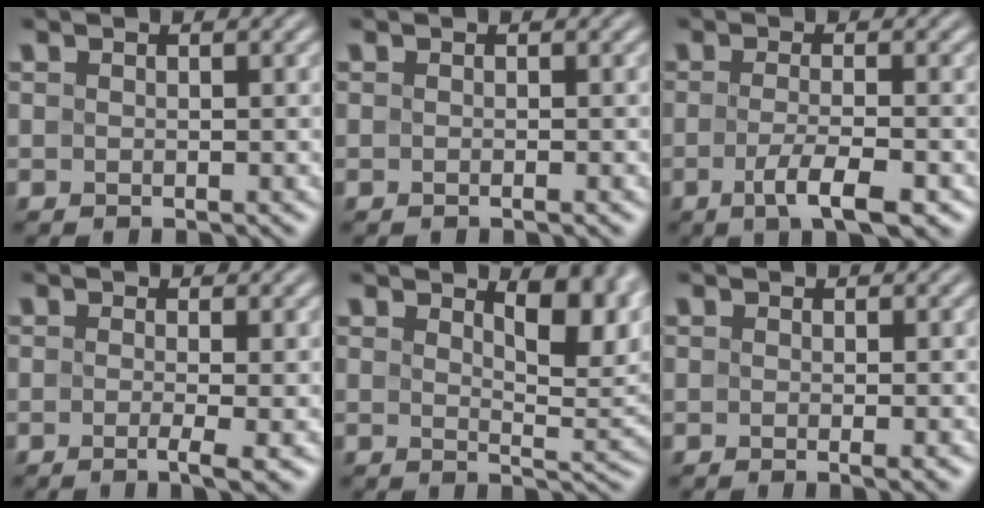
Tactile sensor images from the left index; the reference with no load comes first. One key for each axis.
{"total": 0.6, "fx": -0.4, "fy": 0.2, "fz": 0.5, "tx": -0.002, "ty": -0.004, "tz": -0.009}
{"total": 4.3, "fx": -2.0, "fy": 1.0, "fz": 3.6, "tx": -0.060, "ty": -0.006, "tz": -0.037}
{"total": 2.9, "fx": -0.7, "fy": 0.7, "fz": 2.7, "tx": -0.034, "ty": -0.009, "tz": -0.013}
{"total": 6.5, "fx": 3.2, "fy": 2.3, "fz": 5.3, "tx": -0.068, "ty": -0.001, "tz": 0.051}
{"total": 1.1, "fx": -0.3, "fy": 0.2, "fz": 1.0, "tx": -0.010, "ty": -0.004, "tz": -0.008}